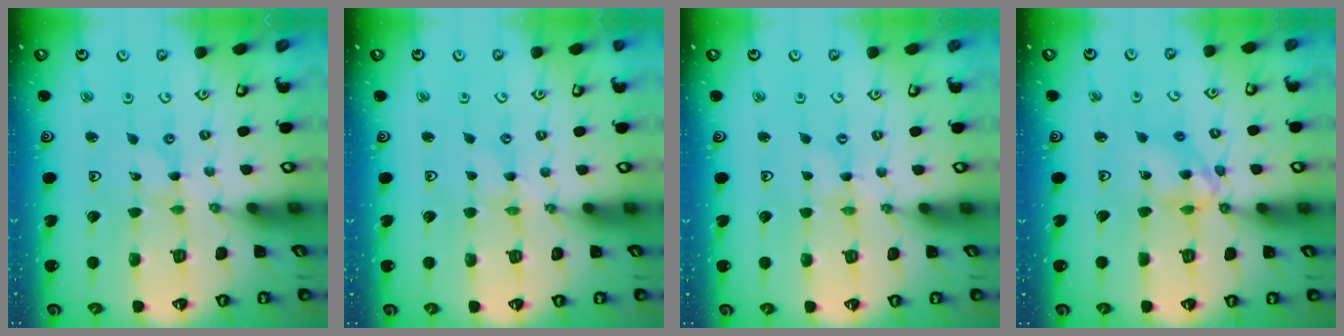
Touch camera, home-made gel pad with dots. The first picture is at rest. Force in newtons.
{"total": 0.0}
{"total": 0.0}
{"total": 10.8, "press": 10.7, "slide": 1.3}